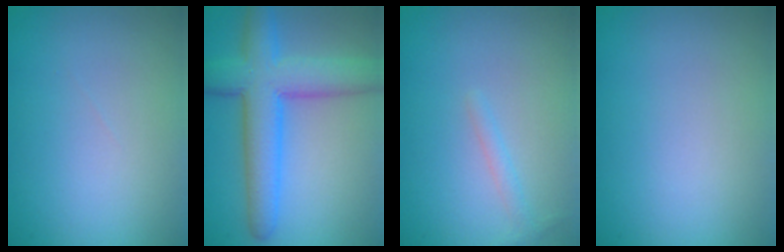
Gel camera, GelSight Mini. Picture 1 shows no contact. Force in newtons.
{"total": 7.7, "press": 7.7, "slide": 0.2}
{"total": 0.9, "press": 0.9, "slide": 0.0}
{"total": 0.0}